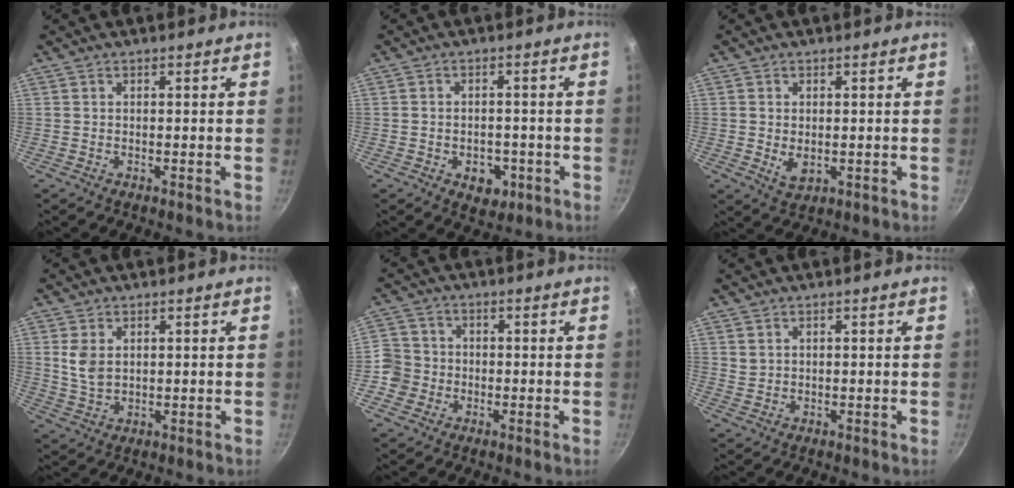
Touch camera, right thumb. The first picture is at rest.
{"total": 5.7, "force": [-2.1, 4.1, 3.4], "torque": [-0.029, 0.011, -0.020]}
{"total": 3.8, "force": [-0.2, 2.6, 2.8], "torque": [-0.049, -0.009, 0.004]}
{"total": 5.0, "force": [1.4, 3.3, 3.5], "torque": [-0.065, -0.013, 0.032]}
{"total": 5.8, "force": [-1.7, 5.4, 1.3], "torque": [0.008, 0.019, -0.045]}
{"total": 1.3, "force": [0.8, 0.9, 0.5], "torque": [-0.004, 0.000, 0.017]}